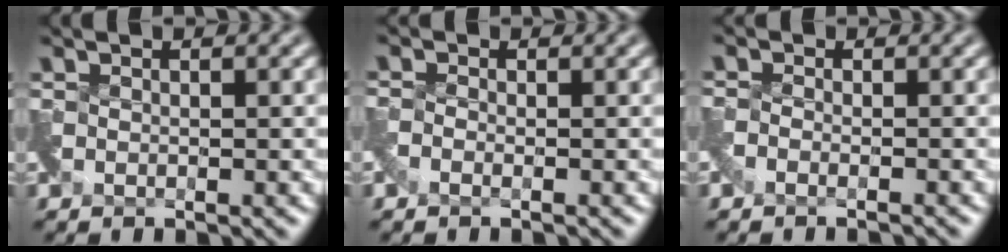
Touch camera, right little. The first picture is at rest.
{"total": 1.0, "force": [-0.9, 0.0, -0.4], "torque": [0.004, -0.001, -0.023]}
{"total": 1.6, "force": [-1.6, 0.0, -0.4], "torque": [0.006, -0.006, -0.038]}